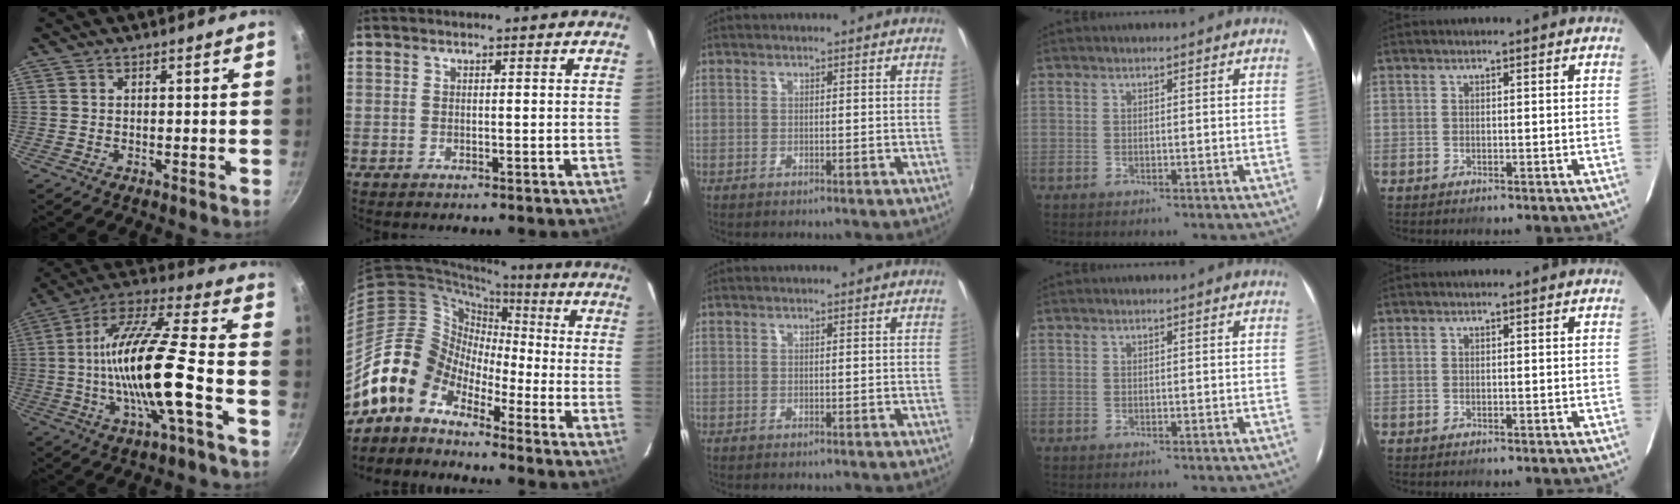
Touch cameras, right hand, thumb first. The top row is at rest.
{"thumb": {"total": 18.5, "force": [-3.8, 3.3, 17.8], "torque": [-0.325, 0.029, -0.080]}, "index": {"total": 11.5, "force": [-7.7, 8.1, 2.5], "torque": [-0.059, 0.037, -0.167]}}